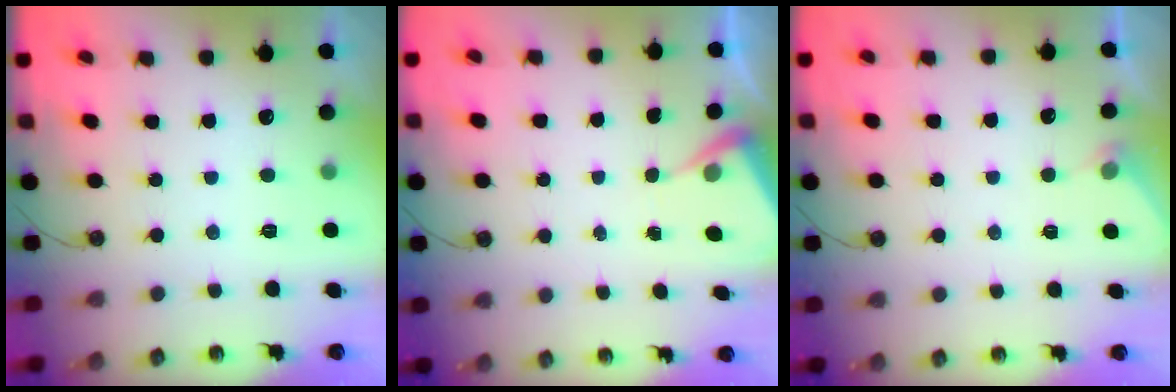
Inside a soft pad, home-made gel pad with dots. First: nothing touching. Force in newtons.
{"total": 4.3, "press": 4.3, "slide": 0.6}
{"total": 2.7, "press": 2.7, "slide": 0.4}